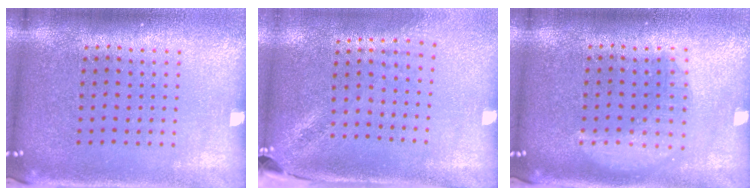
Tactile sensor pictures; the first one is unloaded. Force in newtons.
{"total": 1.9, "press": 1.5, "slide": 1.2}
{"total": 1.3, "press": 1.3, "slide": 0.2}